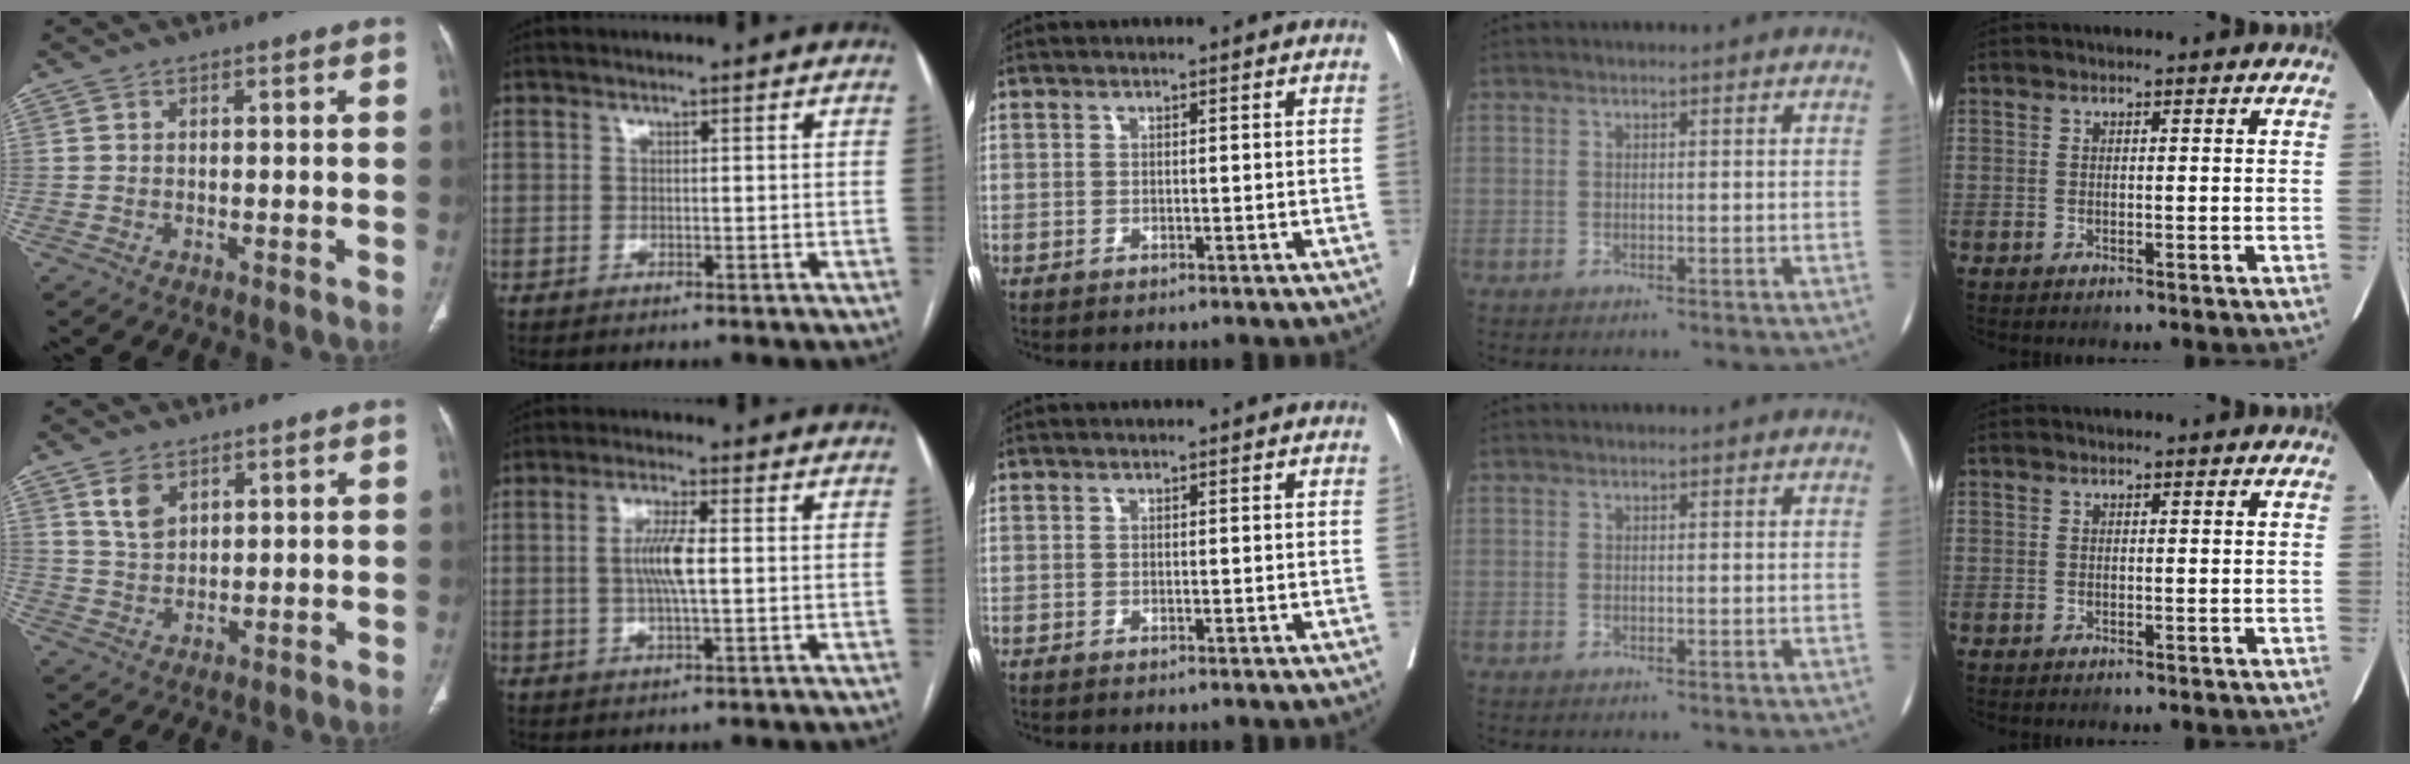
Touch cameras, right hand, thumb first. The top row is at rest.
{"thumb": {"total": 4.8, "force": [2.6, 3.0, 2.8], "torque": [-0.041, -0.015, 0.057]}, "index": {"total": 5.6, "force": [0.2, 0.7, 5.6], "torque": [-0.116, 0.000, 0.001]}}